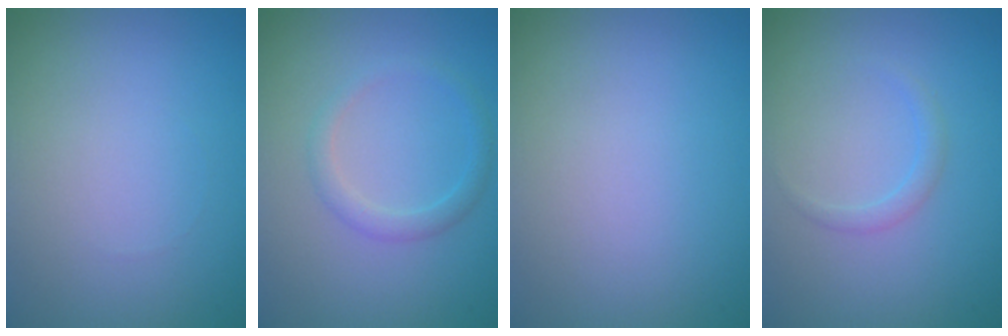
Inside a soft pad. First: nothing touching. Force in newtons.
{"total": 1.7, "press": 1.7, "slide": 0.1}
{"total": 0.0}
{"total": 1.1, "press": 1.1, "slide": 0.1}